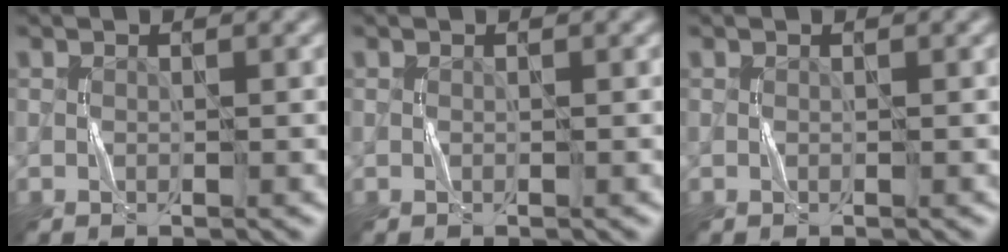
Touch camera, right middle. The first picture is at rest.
{"total": 0.0}
{"total": 0.0}